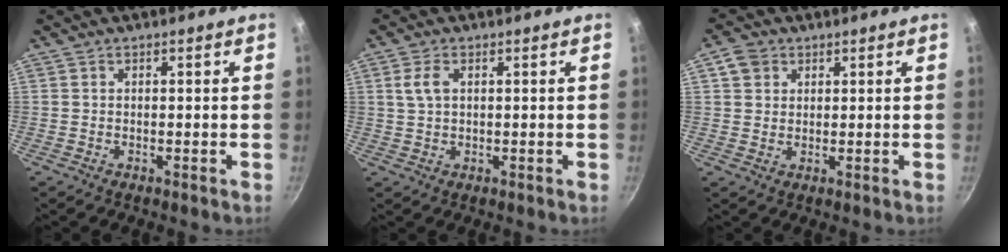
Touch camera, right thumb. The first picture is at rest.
{"total": 3.7, "force": [1.1, 2.2, 2.8], "torque": [-0.052, 0.003, 0.020]}
{"total": 4.1, "force": [1.7, 3.4, 1.5], "torque": [-0.011, 0.000, 0.027]}